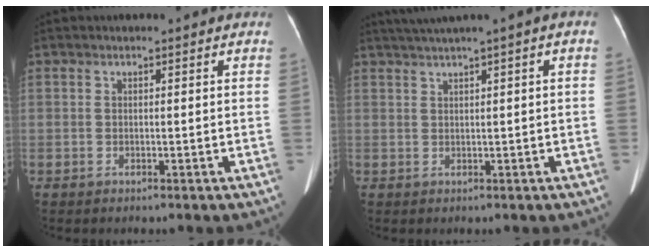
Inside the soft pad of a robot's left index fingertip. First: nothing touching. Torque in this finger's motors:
{"motor_torque": [0.45, -0.72, 0.14, 0.01]}